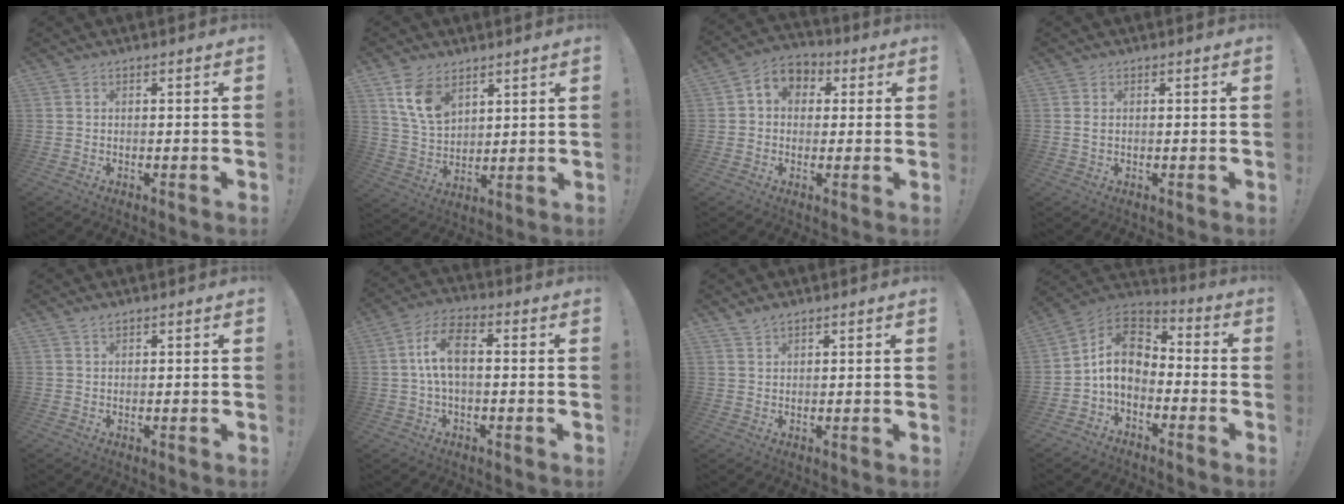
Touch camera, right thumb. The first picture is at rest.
{"total": 11.2, "force": [6.4, 7.0, 5.9], "torque": [-0.120, -0.026, 0.127]}
{"total": 6.9, "force": [1.0, 5.9, 3.5], "torque": [-0.050, 0.003, 0.024]}
{"total": 1.0, "force": [0.4, 0.5, 0.8], "torque": [-0.007, -0.001, 0.005]}
{"total": 1.4, "force": [1.1, 0.5, 0.7], "torque": [-0.008, -0.004, 0.020]}
{"total": 9.6, "force": [0.8, 4.7, 8.4], "torque": [-0.167, 0.012, 0.017]}
{"total": 2.3, "force": [2.0, 0.8, 0.8], "torque": [-0.012, -0.012, 0.037]}
{"total": 11.7, "force": [-0.1, 8.3, 8.3], "torque": [-0.144, 0.008, 0.002]}